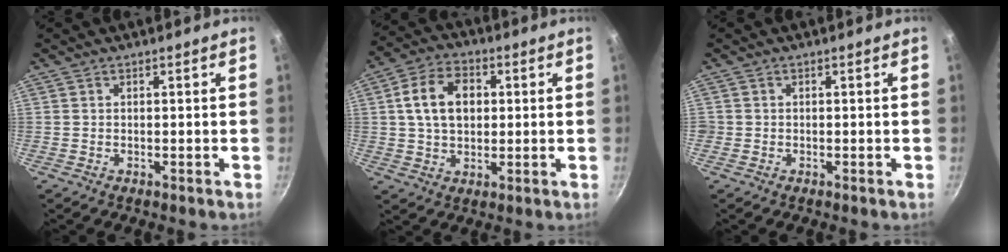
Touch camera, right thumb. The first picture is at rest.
{"total": 11.1, "force": [1.9, 7.8, 7.6], "torque": [-0.115, 0.016, 0.027]}
{"total": 0.7, "force": [-0.2, 0.7, 0.0], "torque": [0.001, 0.001, -0.005]}